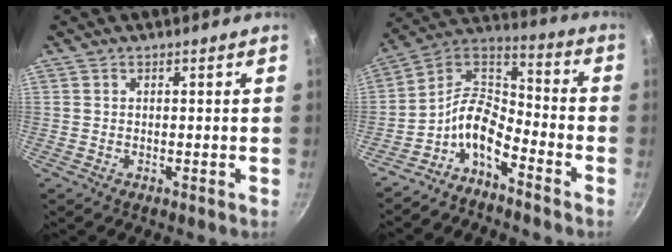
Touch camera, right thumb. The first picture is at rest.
{"total": 10.1, "force": [-6.0, 4.8, 6.6], "torque": [-0.123, 0.080, -0.136]}